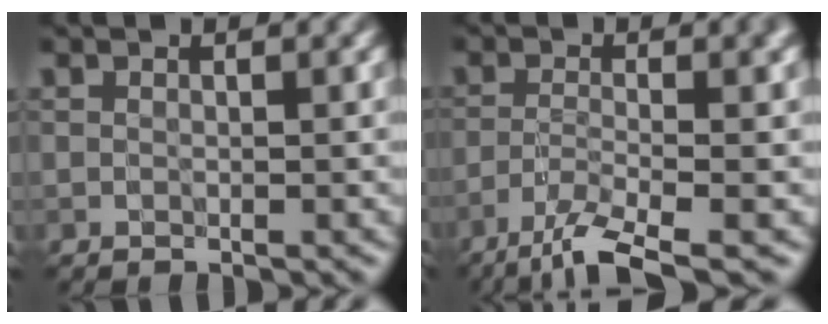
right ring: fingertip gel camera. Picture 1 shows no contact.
{"total": 7.6, "force": [-4.3, 1.8, 6.0], "torque": [-0.089, -0.004, -0.091]}